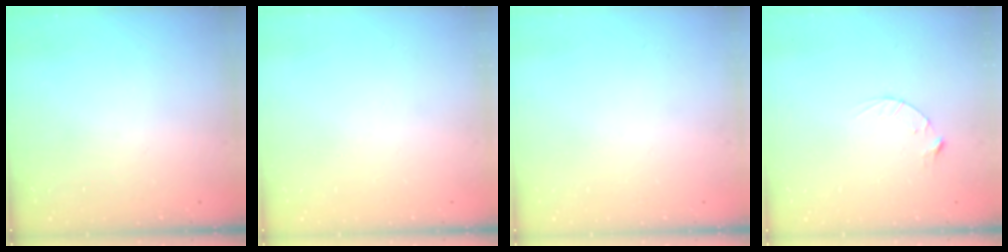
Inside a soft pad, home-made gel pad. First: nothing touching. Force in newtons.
{"total": 0.0}
{"total": 0.0}
{"total": 2.8, "press": 2.8, "slide": 0.4}